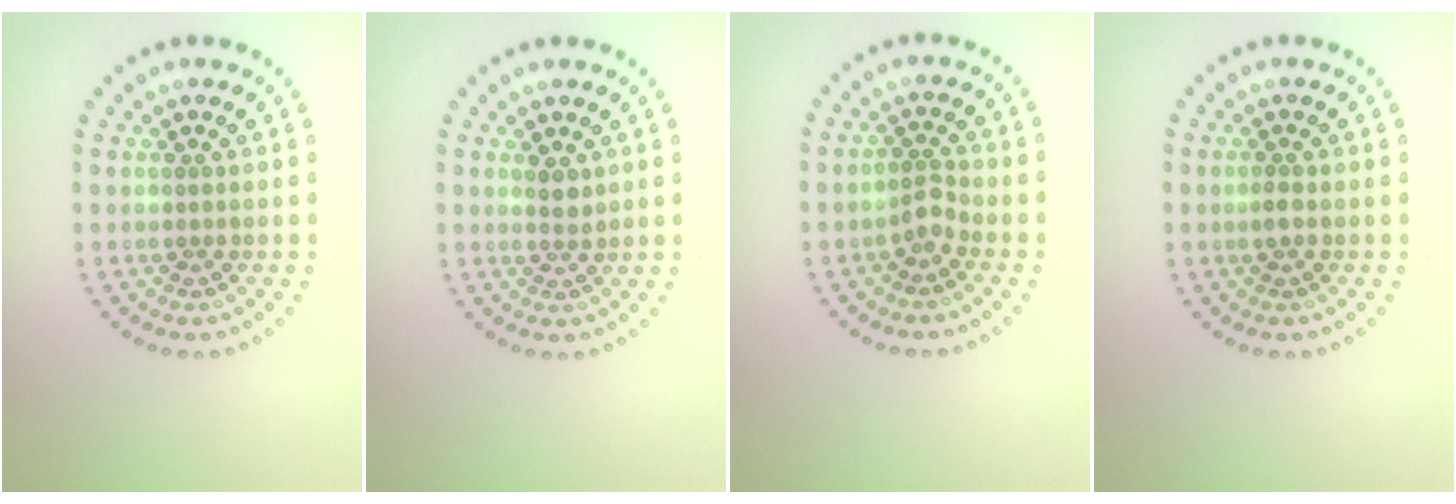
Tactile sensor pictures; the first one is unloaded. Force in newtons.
{"total": 1.3, "press": 1.2, "slide": 0.7}
{"total": 1.4, "press": 1.1, "slide": 0.9}
{"total": 0.8, "press": 0.8, "slide": 0.0}